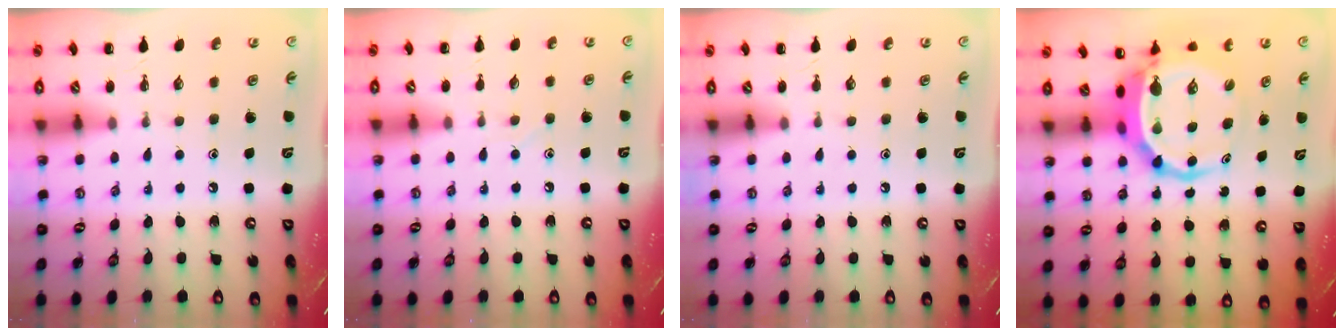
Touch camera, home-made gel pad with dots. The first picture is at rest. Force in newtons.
{"total": 2.3, "press": 2.3, "slide": 0.6}
{"total": 0.0}
{"total": 7.3, "press": 7.1, "slide": 1.8}